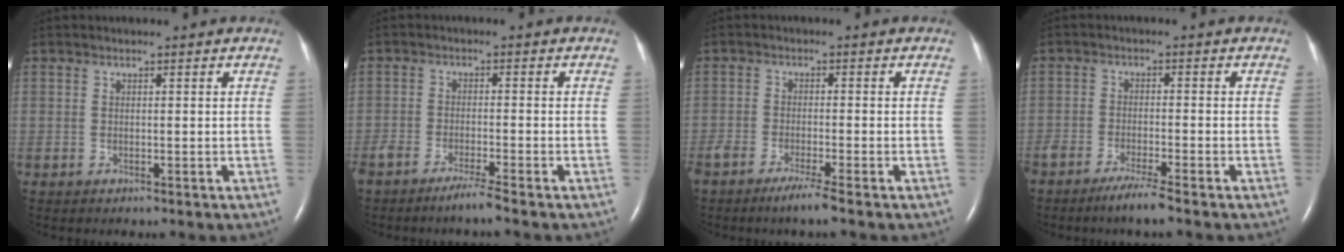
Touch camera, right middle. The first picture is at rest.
{"total": 3.5, "force": [-2.8, -0.5, 2.0], "torque": [-0.043, -0.006, -0.056]}
{"total": 4.2, "force": [-3.0, -0.3, 2.8], "torque": [-0.052, -0.010, -0.058]}
{"total": 3.9, "force": [-3.0, -0.3, 2.4], "torque": [-0.049, -0.008, -0.060]}